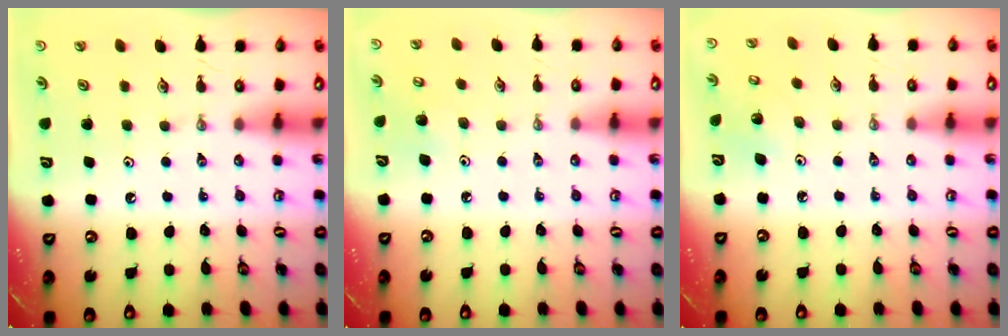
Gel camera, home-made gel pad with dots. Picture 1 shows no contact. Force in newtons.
{"total": 5.3, "press": 5.2, "slide": 0.7}
{"total": 3.8, "press": 3.8, "slide": 0.3}